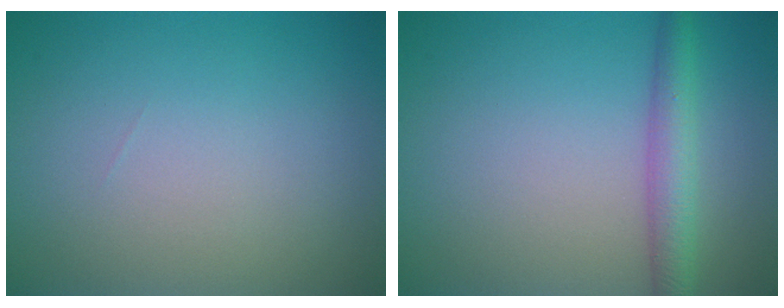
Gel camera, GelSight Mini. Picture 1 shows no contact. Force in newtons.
{"total": 3.3, "press": 3.3, "slide": 0.2}